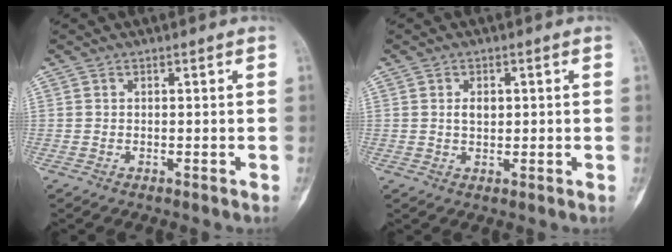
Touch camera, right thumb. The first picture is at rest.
{"total": 2.8, "force": [0.5, 1.8, 2.0], "torque": [-0.025, -0.001, 0.008]}